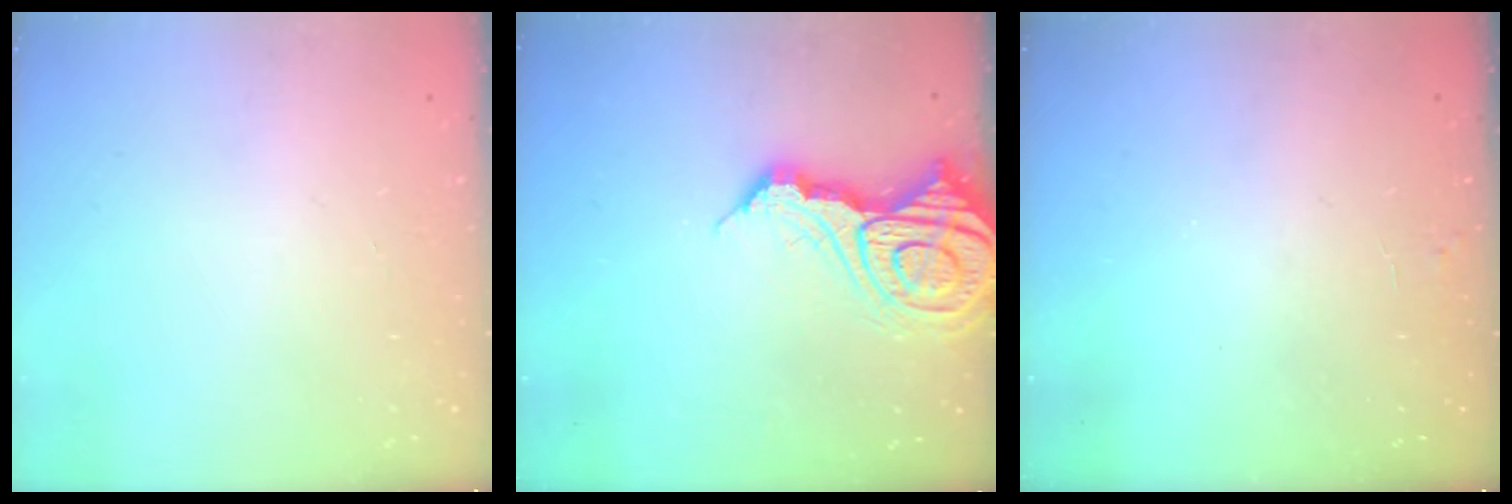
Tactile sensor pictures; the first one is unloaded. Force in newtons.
{"total": 17.8, "press": 17.7, "slide": 2.2}
{"total": 1.7, "press": 1.7, "slide": 0.1}